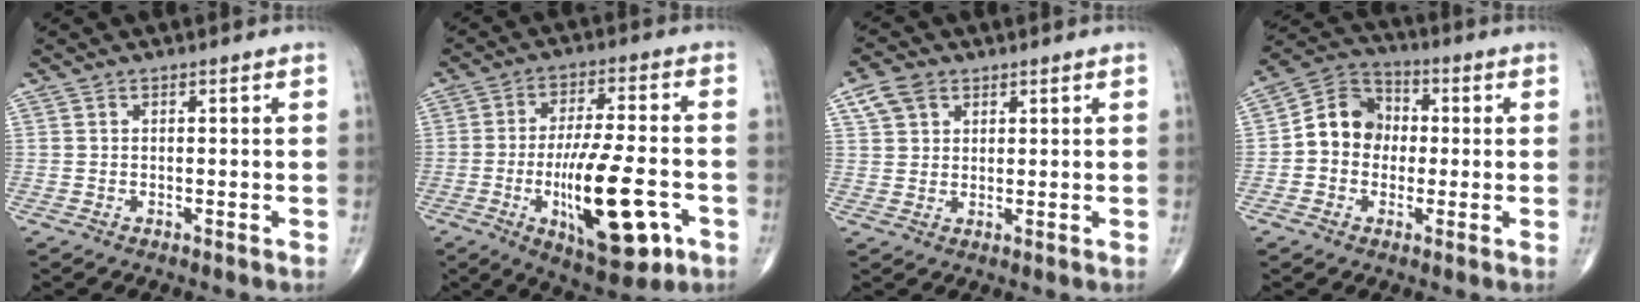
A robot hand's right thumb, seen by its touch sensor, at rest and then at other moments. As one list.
[{"total": 18.7, "force": [-5.9, 6.1, 16.7], "torque": [-0.273, 0.013, -0.082]}, {"total": 5.0, "force": [2.5, 3.6, 2.4], "torque": [-0.035, 0.001, 0.049]}, {"total": 9.9, "force": [-0.4, 8.5, 5.1], "torque": [-0.065, 0.034, -0.023]}]